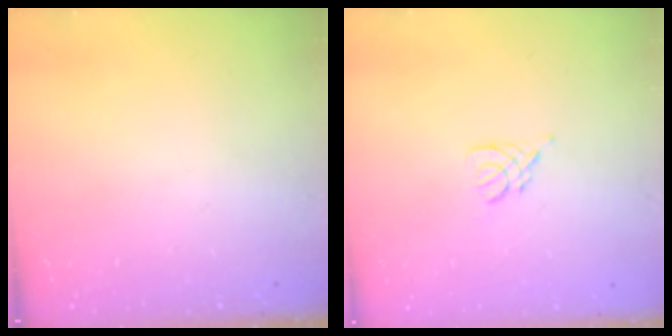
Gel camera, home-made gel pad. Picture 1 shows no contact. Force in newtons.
{"total": 3.0, "press": 3.0, "slide": 0.6}